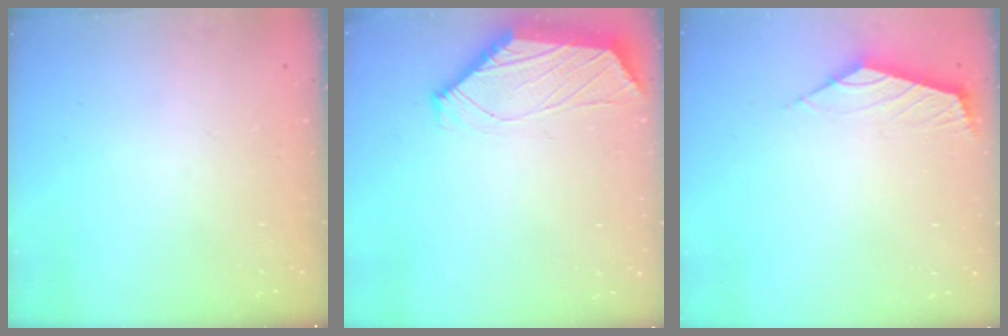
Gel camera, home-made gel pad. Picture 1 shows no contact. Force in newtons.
{"total": 1.0, "press": 0.9, "slide": 0.5}
{"total": 2.4, "press": 2.3, "slide": 0.6}